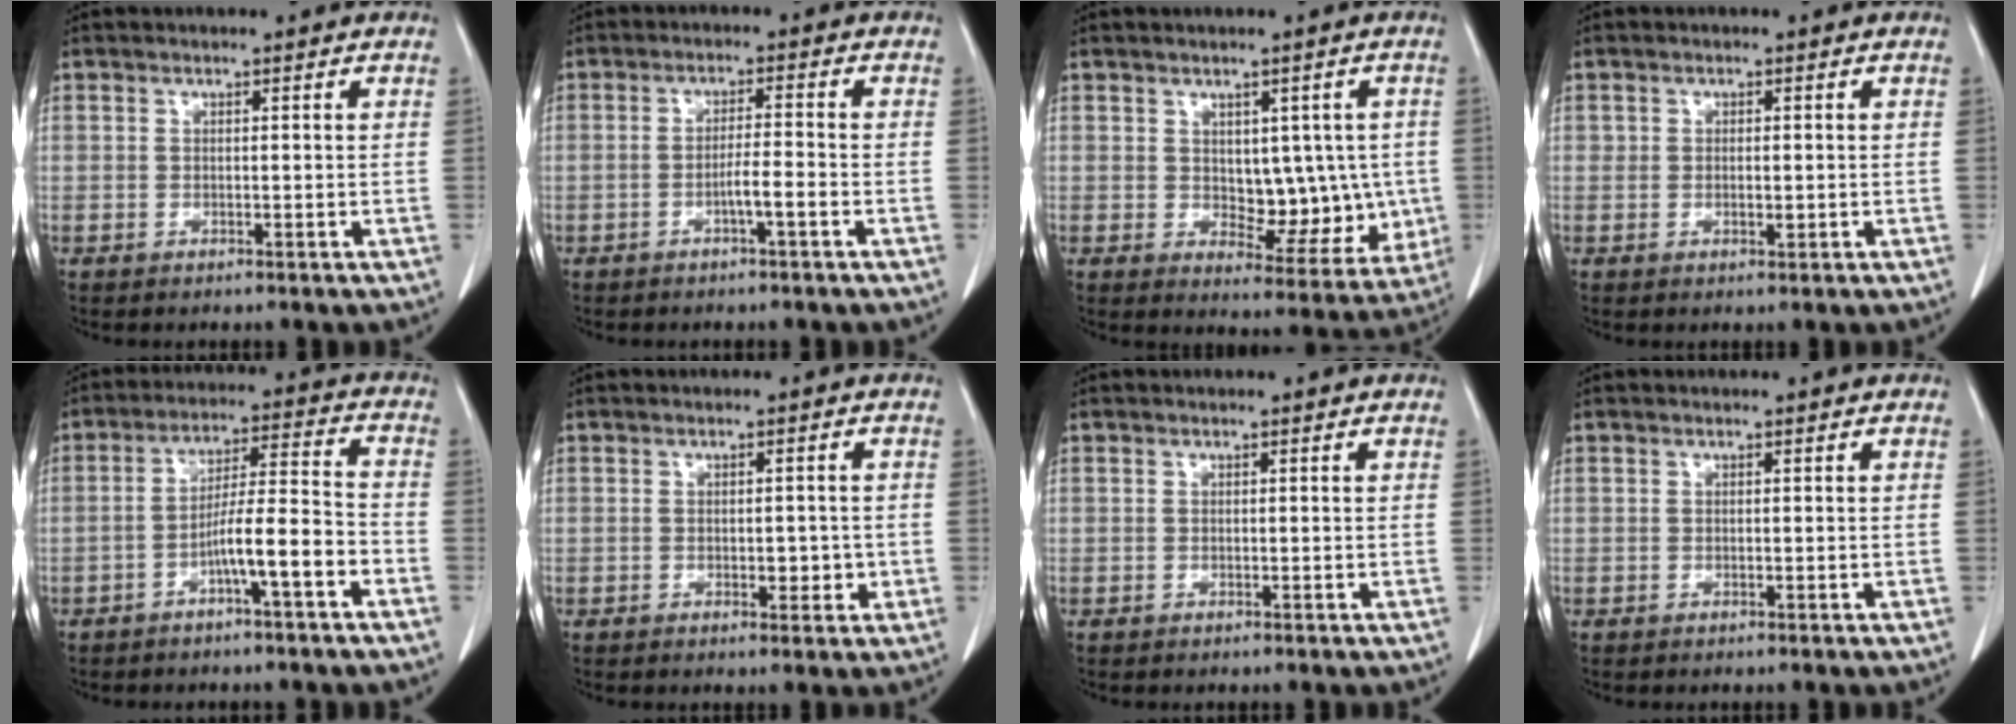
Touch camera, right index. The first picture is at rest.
{"total": 3.0, "force": [-1.4, -0.1, 2.7], "torque": [-0.040, 0.002, -0.025]}
{"total": 8.6, "force": [0.3, 5.2, 6.9], "torque": [-0.065, 0.006, 0.022]}
{"total": 1.2, "force": [0.0, 0.6, 1.0], "torque": [-0.016, -0.002, 0.000]}
{"total": 8.5, "force": [-4.1, 0.3, 7.5], "torque": [-0.125, 0.023, -0.065]}
{"total": 2.5, "force": [-0.4, 1.5, 1.9], "torque": [-0.018, 0.002, 0.000]}
{"total": 0.0}
{"total": 0.0}